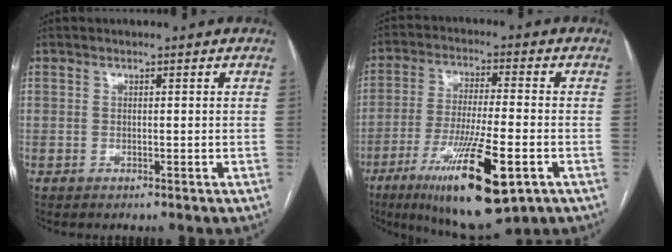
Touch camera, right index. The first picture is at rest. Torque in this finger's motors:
{"motor_torque": [1.69, -0.45, 0.89, 0.21]}